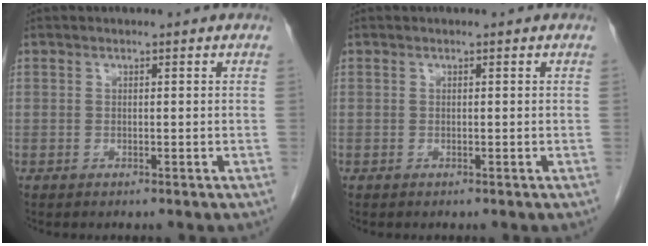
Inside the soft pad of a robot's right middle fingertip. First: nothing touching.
{"total": 0.0}